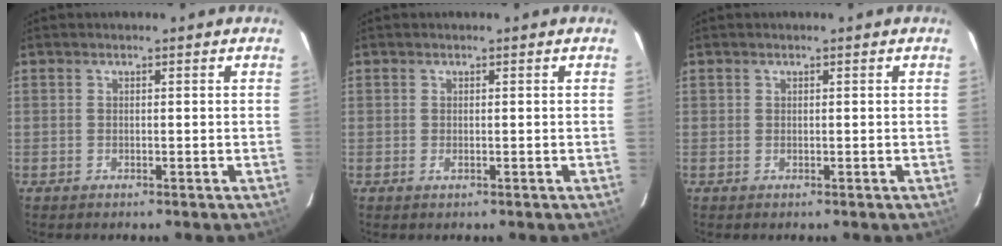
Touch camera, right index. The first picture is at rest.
{"total": 0.8, "force": [-0.3, 0.2, 0.7], "torque": [-0.012, 0.002, -0.005]}
{"total": 0.0}